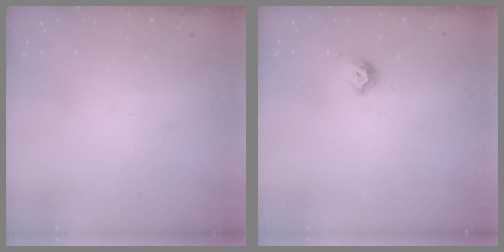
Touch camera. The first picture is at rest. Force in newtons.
{"total": 6.7, "press": 6.6, "slide": 1.0}